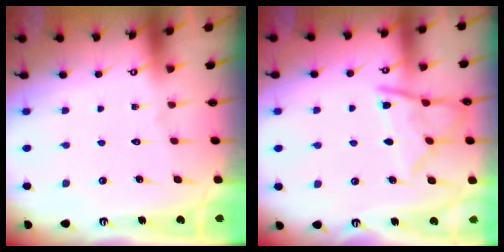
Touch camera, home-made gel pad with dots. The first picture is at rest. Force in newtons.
{"total": 11.5, "press": 11.4, "slide": 1.1}